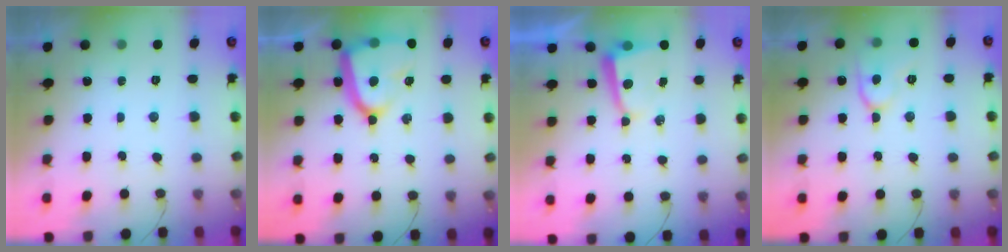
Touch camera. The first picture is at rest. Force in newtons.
{"total": 18.0, "press": 17.9, "slide": 1.6}
{"total": 4.2, "press": 4.2, "slide": 0.6}
{"total": 10.3, "press": 10.2, "slide": 0.8}